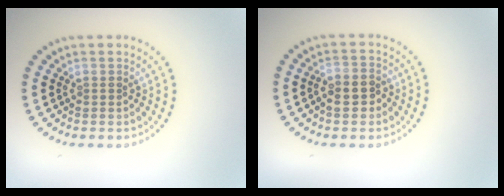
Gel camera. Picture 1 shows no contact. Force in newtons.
{"total": 2.6, "press": 2.5, "slide": 0.8}